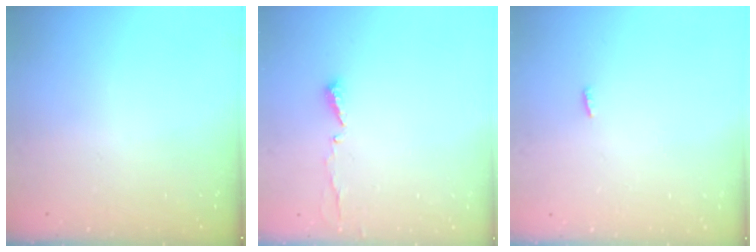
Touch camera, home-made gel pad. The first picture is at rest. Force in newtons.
{"total": 4.8, "press": 4.8, "slide": 0.3}
{"total": 2.3, "press": 2.1, "slide": 0.8}